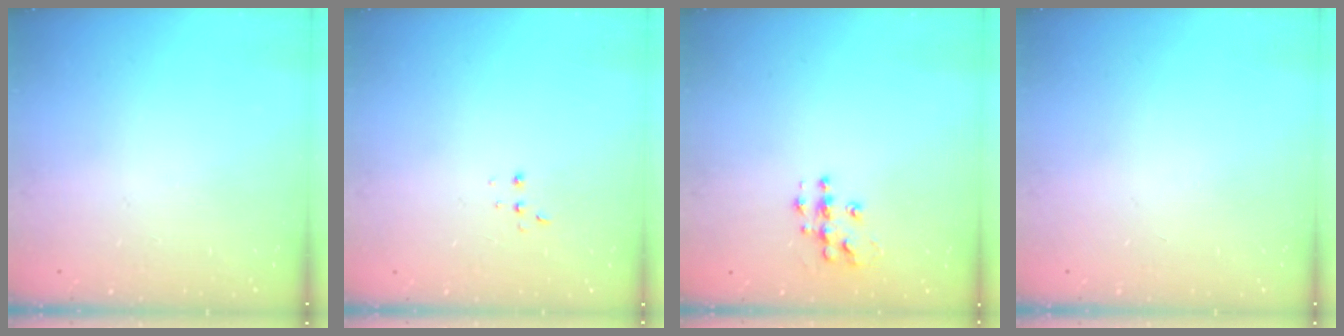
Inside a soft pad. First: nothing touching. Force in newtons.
{"total": 2.2, "press": 2.2, "slide": 0.5}
{"total": 8.3, "press": 8.2, "slide": 0.5}
{"total": 0.0}